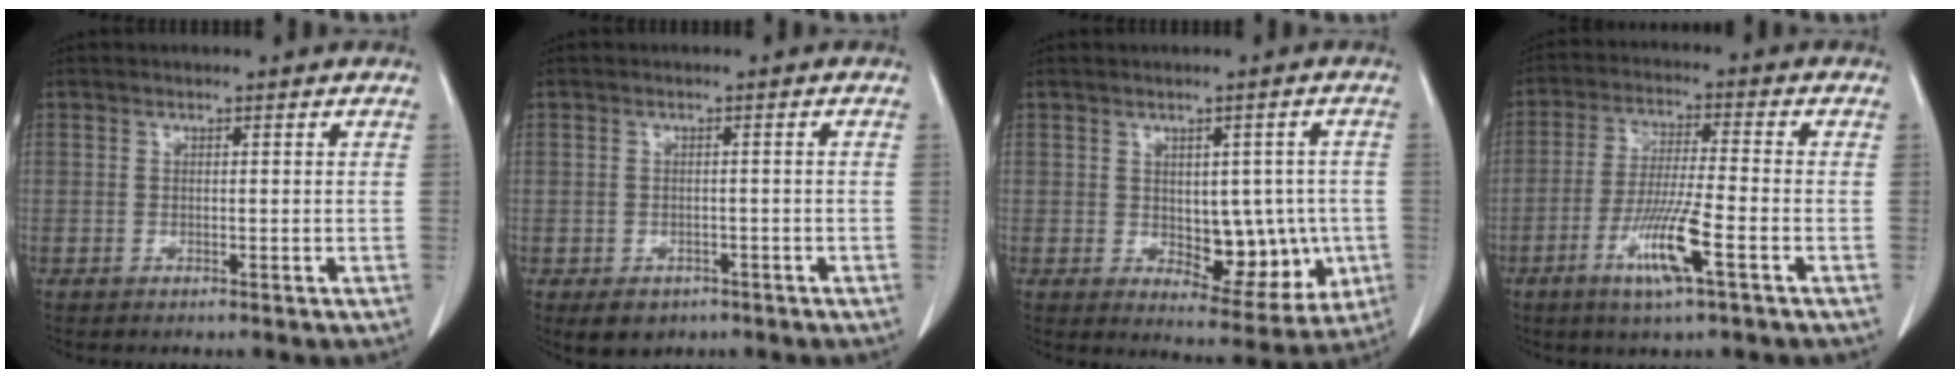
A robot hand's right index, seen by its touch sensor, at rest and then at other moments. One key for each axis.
{"total": 3.2, "fx": -1.6, "fy": 2.4, "fz": 1.2, "tx": -0.011, "ty": 0.000, "tz": -0.016}
{"total": 9.0, "fx": -0.7, "fy": 4.9, "fz": 7.5, "tx": -0.075, "ty": 0.003, "tz": 0.007}
{"total": 9.2, "fx": -3.9, "fy": -0.1, "fz": 8.4, "tx": -0.162, "ty": -0.015, "tz": -0.077}